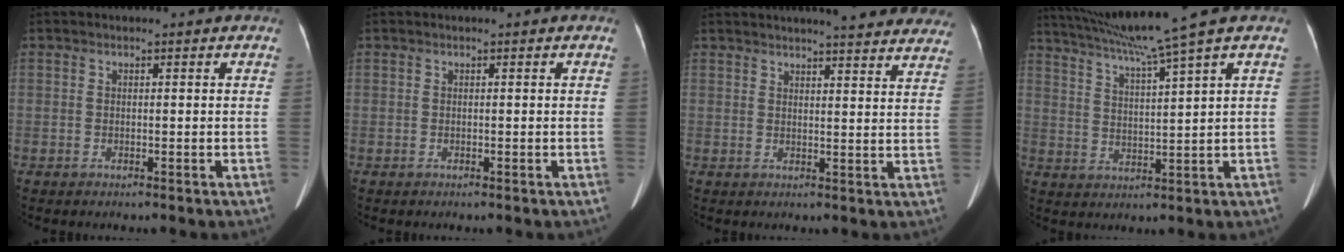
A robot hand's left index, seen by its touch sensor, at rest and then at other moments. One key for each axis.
{"total": 0.0}
{"total": 18.9, "fx": 17.1, "fy": 2.5, "fz": 7.5, "tx": -0.086, "ty": -0.011, "tz": 0.190}
{"total": 10.3, "fx": 8.1, "fy": -2.9, "fz": 5.6, "tx": -0.100, "ty": -0.002, "tz": 0.142}